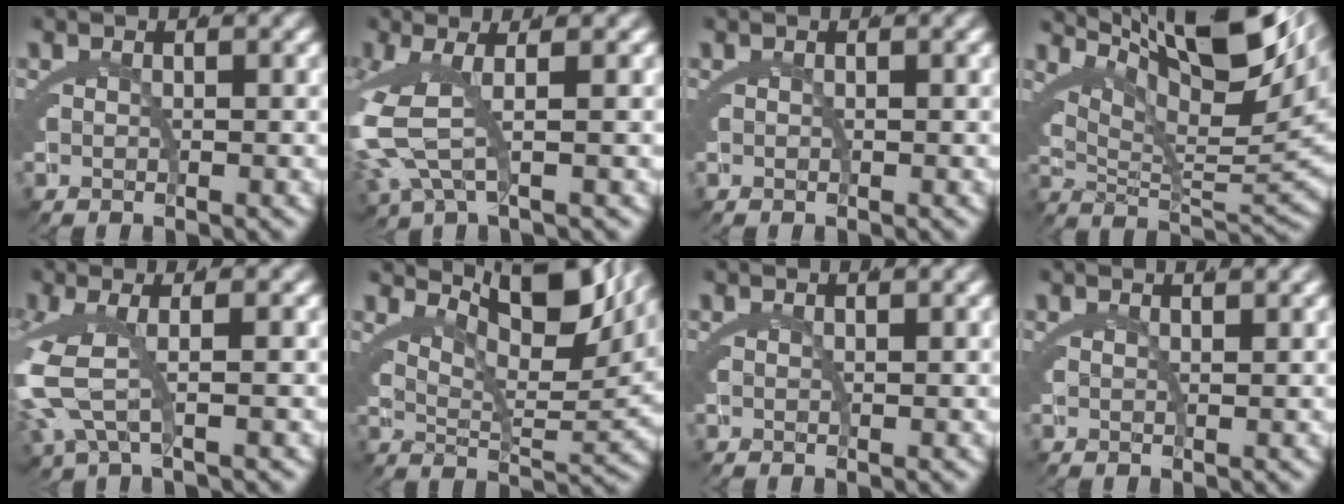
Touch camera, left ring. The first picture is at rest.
{"total": 5.3, "force": [0.2, 1.9, 4.9], "torque": [-0.131, -0.016, 0.017]}
{"total": 0.0}
{"total": 13.7, "force": [6.9, 4.8, 10.9], "torque": [-0.150, 0.023, 0.100]}
{"total": 4.8, "force": [0.0, 1.5, 4.5], "torque": [-0.124, -0.017, 0.015]}
{"total": 8.8, "force": [5.8, 2.2, 6.2], "torque": [-0.076, 0.015, 0.086]}
{"total": 1.2, "force": [0.8, -0.8, 0.5], "torque": [-0.008, -0.004, 0.016]}
{"total": 1.7, "force": [1.4, -0.7, 0.8], "torque": [-0.010, -0.002, 0.024]}